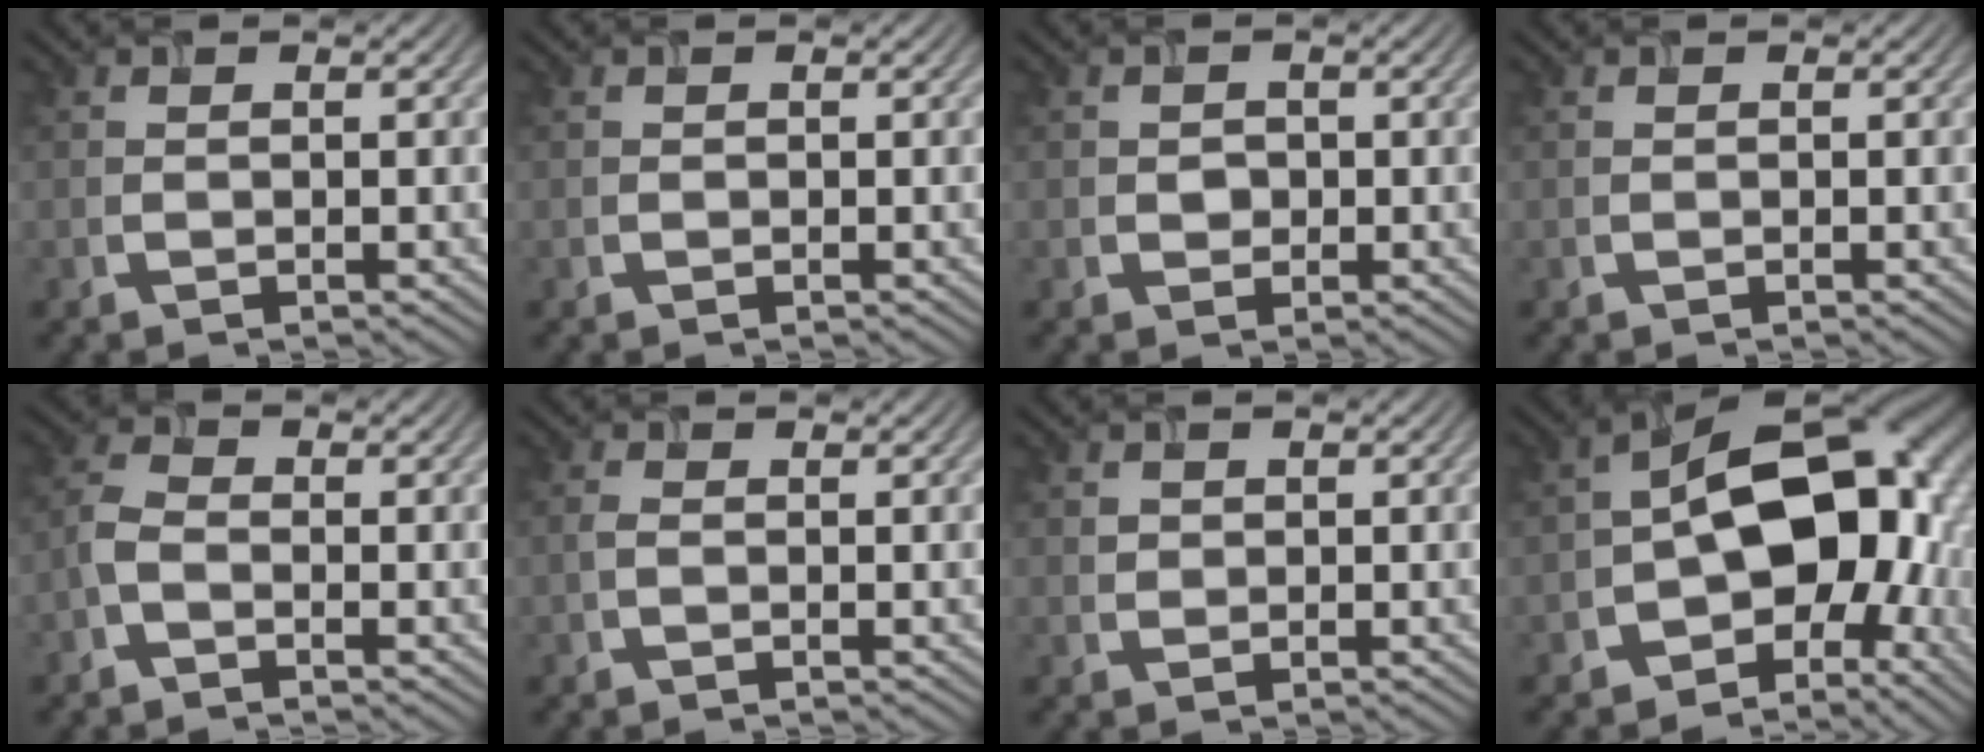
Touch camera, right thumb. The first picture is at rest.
{"total": 0.0}
{"total": 1.2, "force": [-0.1, 1.2, 0.3], "torque": [-0.006, -0.005, -0.004]}
{"total": 0.0}
{"total": 2.6, "force": [-1.3, 1.4, 1.9], "torque": [-0.047, 0.003, -0.038]}
{"total": 0.9, "force": [-0.1, 0.4, 0.8], "torque": [-0.022, 0.001, -0.004]}
{"total": 0.8, "force": [0.3, 0.8, 0.1], "torque": [-0.003, -0.003, 0.005]}
{"total": 16.4, "force": [-2.3, 10.8, 12.1], "torque": [-0.162, -0.017, -0.040]}